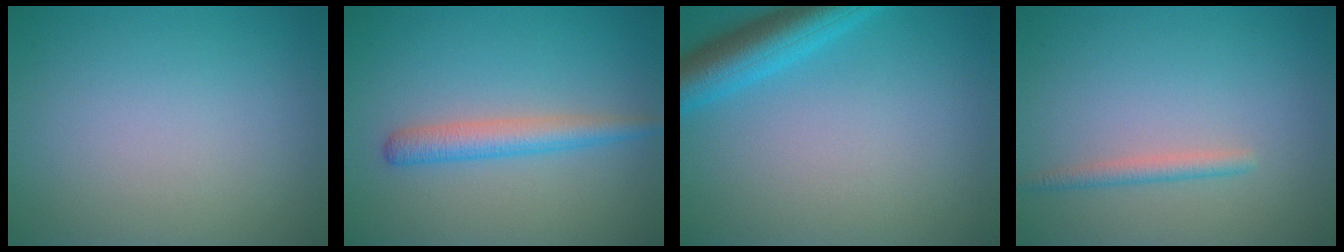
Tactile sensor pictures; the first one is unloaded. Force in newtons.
{"total": 2.9, "press": 2.9, "slide": 0.1}
{"total": 5.0, "press": 5.0, "slide": 0.3}
{"total": 1.4, "press": 1.4, "slide": 0.2}